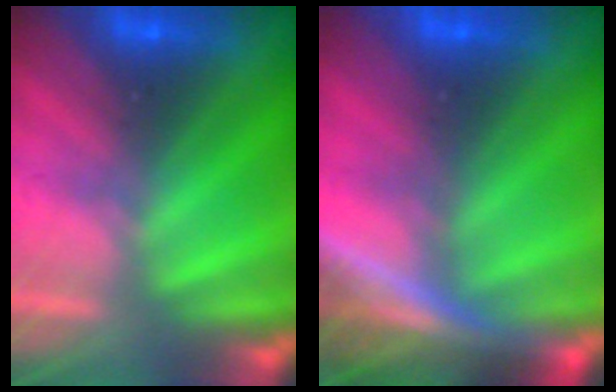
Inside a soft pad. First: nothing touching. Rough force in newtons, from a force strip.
{"total": 8.2}